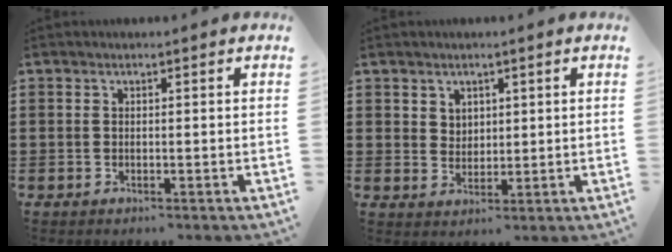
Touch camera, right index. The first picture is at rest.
{"total": 2.9, "force": [1.8, 2.3, 0.3], "torque": [-0.015, 0.011, 0.034]}